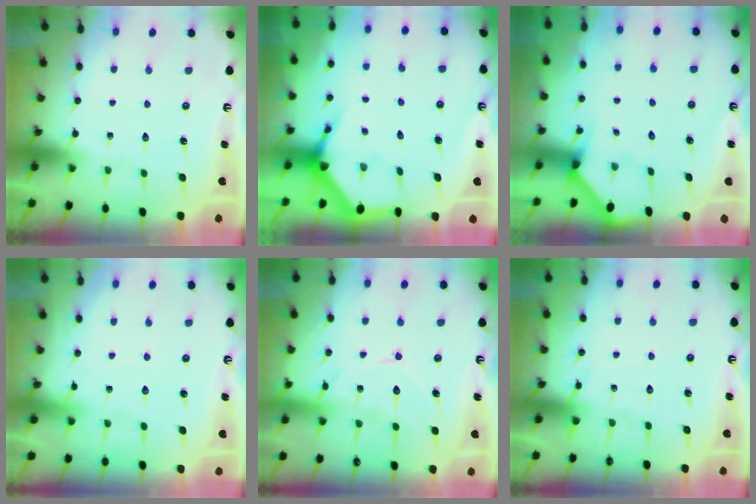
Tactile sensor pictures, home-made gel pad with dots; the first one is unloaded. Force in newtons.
{"total": 3.8, "press": 3.8, "slide": 0.4}
{"total": 2.4, "press": 2.3, "slide": 0.3}
{"total": 3.1, "press": 3.0, "slide": 0.4}
{"total": 10.1, "press": 10.1, "slide": 1.0}
{"total": 4.6, "press": 4.6, "slide": 0.6}